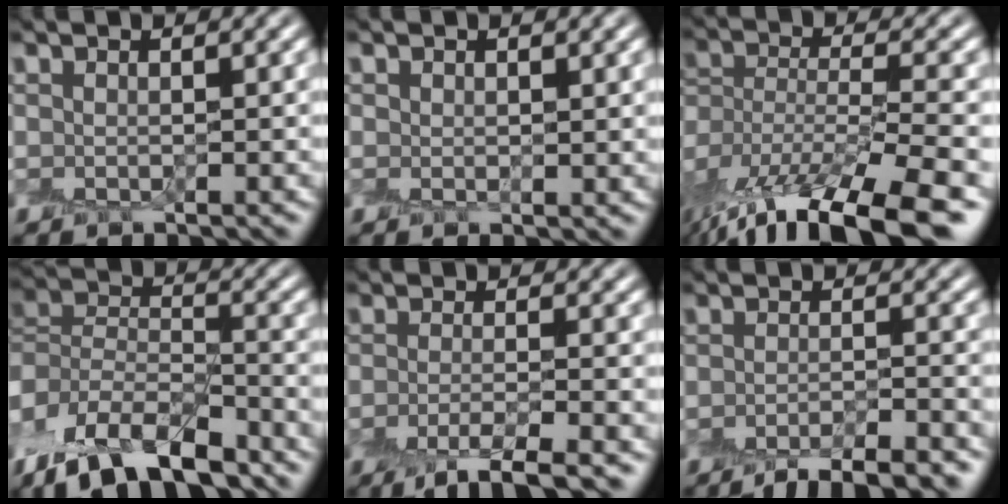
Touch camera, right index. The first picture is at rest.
{"total": 0.8, "force": [0.5, 0.6, 0.2], "torque": [-0.002, 0.000, 0.012]}
{"total": 15.7, "force": [-12.0, 4.7, 9.0], "torque": [-0.184, -0.034, -0.186]}
{"total": 11.5, "force": [-7.3, 5.8, 6.7], "torque": [-0.138, -0.008, -0.132]}
{"total": 4.3, "force": [-2.7, 1.0, 3.2], "torque": [-0.052, -0.009, -0.057]}
{"total": 5.4, "force": [-4.1, 1.3, 3.3], "torque": [-0.041, -0.002, -0.067]}